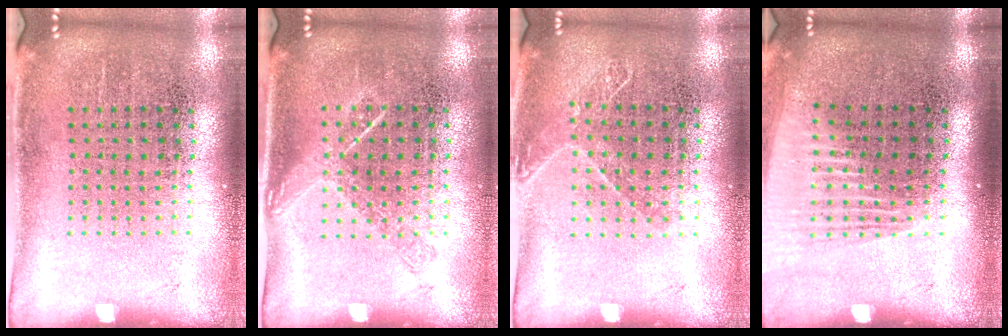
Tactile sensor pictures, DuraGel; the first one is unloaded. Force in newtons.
{"total": 1.2, "press": 1.0, "slide": 0.6}
{"total": 1.0, "press": 0.9, "slide": 0.3}
{"total": 1.4, "press": 1.2, "slide": 0.7}